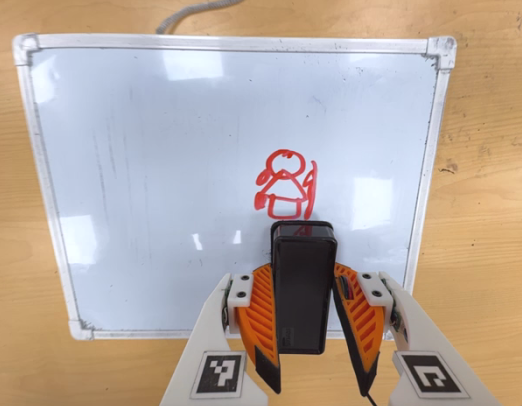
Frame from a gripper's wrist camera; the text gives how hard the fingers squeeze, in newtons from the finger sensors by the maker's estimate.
{"total": 6.0, "left": 4.7, "right": 7.3}